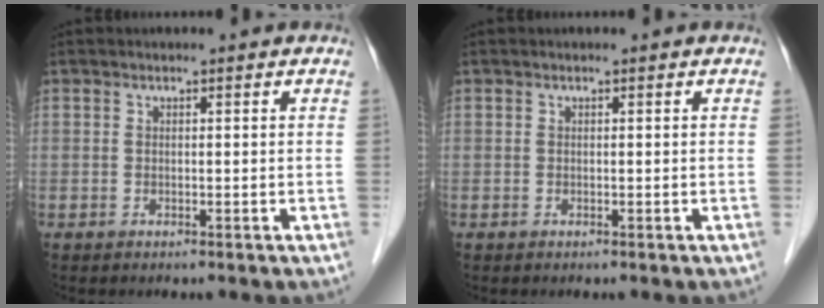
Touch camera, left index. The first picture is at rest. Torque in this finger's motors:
{"motor_torque": [0.01, 0.00, 0.00, 0.00]}